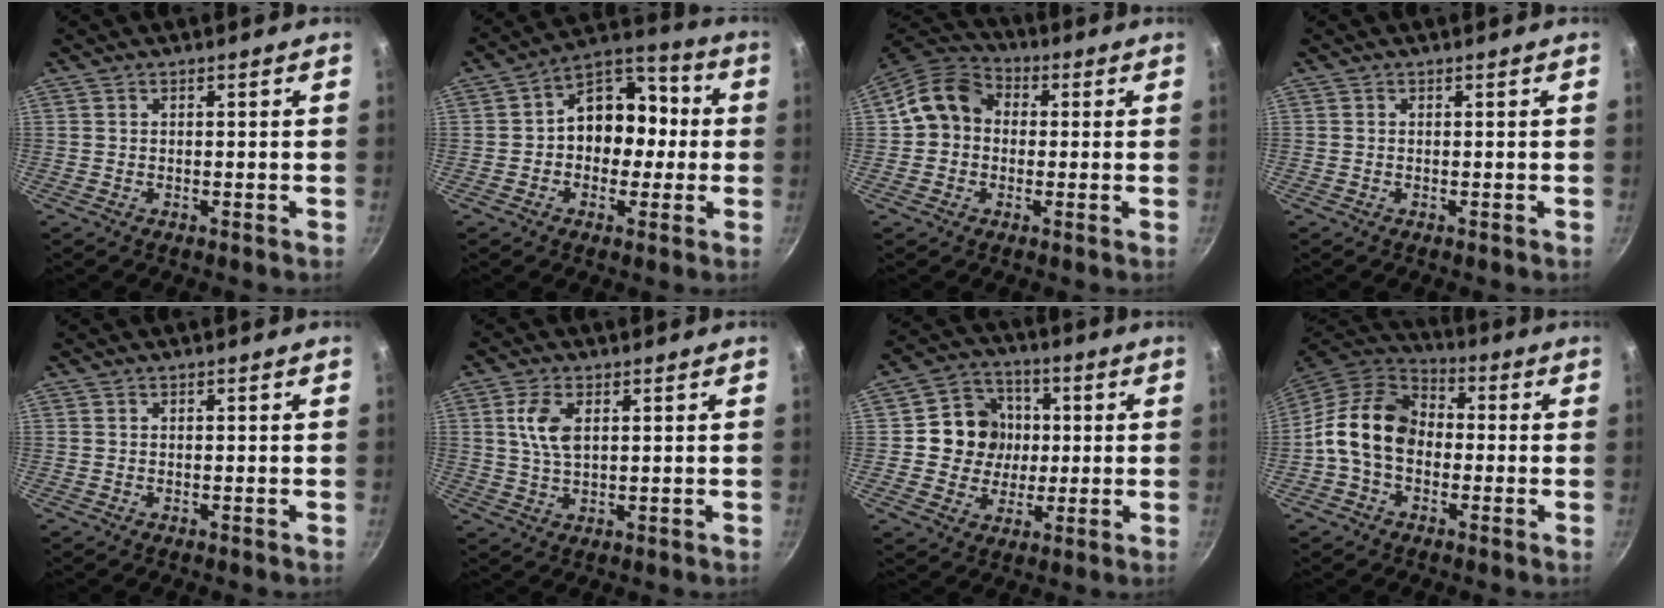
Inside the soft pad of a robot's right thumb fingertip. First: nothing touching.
{"total": 13.6, "force": [0.0, 10.5, 8.5], "torque": [-0.059, 0.047, -0.018]}
{"total": 10.2, "force": [0.5, 8.6, 5.4], "torque": [-0.065, 0.027, -0.013]}
{"total": 0.0}
{"total": 0.0}
{"total": 6.1, "force": [1.7, 3.2, 4.9], "torque": [-0.095, -0.002, 0.034]}
{"total": 11.4, "force": [1.0, 10.5, 4.3], "torque": [-0.029, 0.011, 0.006]}
{"total": 12.9, "force": [-1.0, 9.6, 8.6], "torque": [-0.124, 0.033, -0.039]}